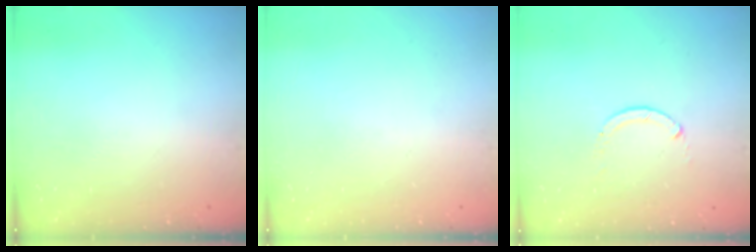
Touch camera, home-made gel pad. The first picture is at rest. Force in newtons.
{"total": 0.0}
{"total": 0.0}